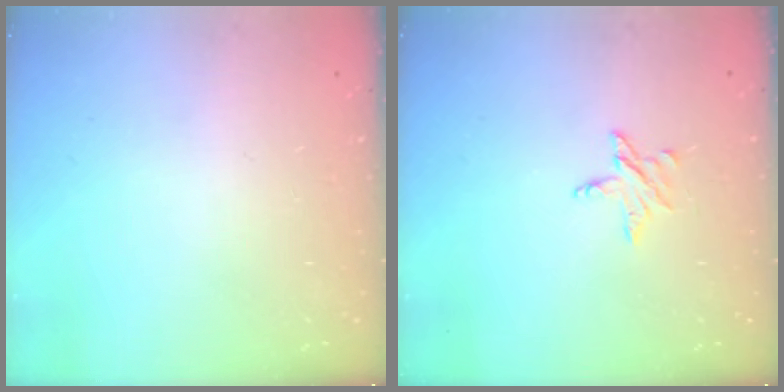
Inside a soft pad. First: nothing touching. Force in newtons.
{"total": 4.7, "press": 4.7, "slide": 0.4}